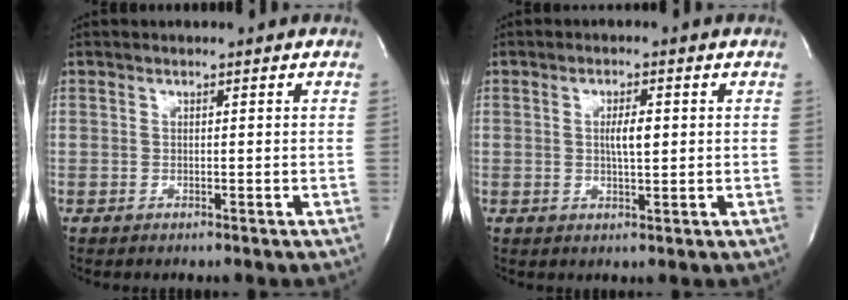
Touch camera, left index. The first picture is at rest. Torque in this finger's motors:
{"motor_torque": [0.69, -0.17, 0.18, 0.03]}